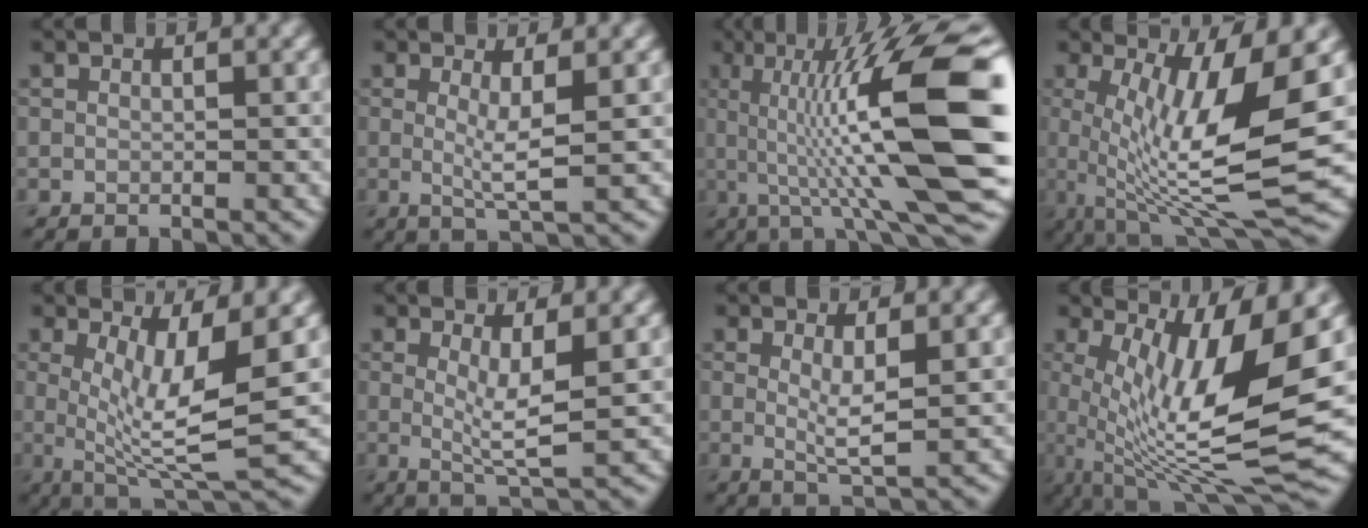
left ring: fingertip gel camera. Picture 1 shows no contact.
{"total": 2.8, "force": [0.1, 0.3, 2.8], "torque": [-0.058, -0.015, 0.006]}
{"total": 15.0, "force": [0.1, 2.8, 14.7], "torque": [-0.221, 0.018, 0.000]}
{"total": 11.2, "force": [-0.2, 2.7, 10.9], "torque": [-0.191, -0.014, 0.001]}
{"total": 7.3, "force": [0.3, 1.9, 7.1], "torque": [-0.127, -0.016, 0.013]}
{"total": 3.4, "force": [0.3, 0.6, 3.4], "torque": [-0.064, -0.016, 0.011]}
{"total": 2.5, "force": [0.3, 0.4, 2.5], "torque": [-0.051, -0.014, 0.010]}
{"total": 12.9, "force": [0.8, 3.4, 12.4], "torque": [-0.222, -0.019, 0.026]}